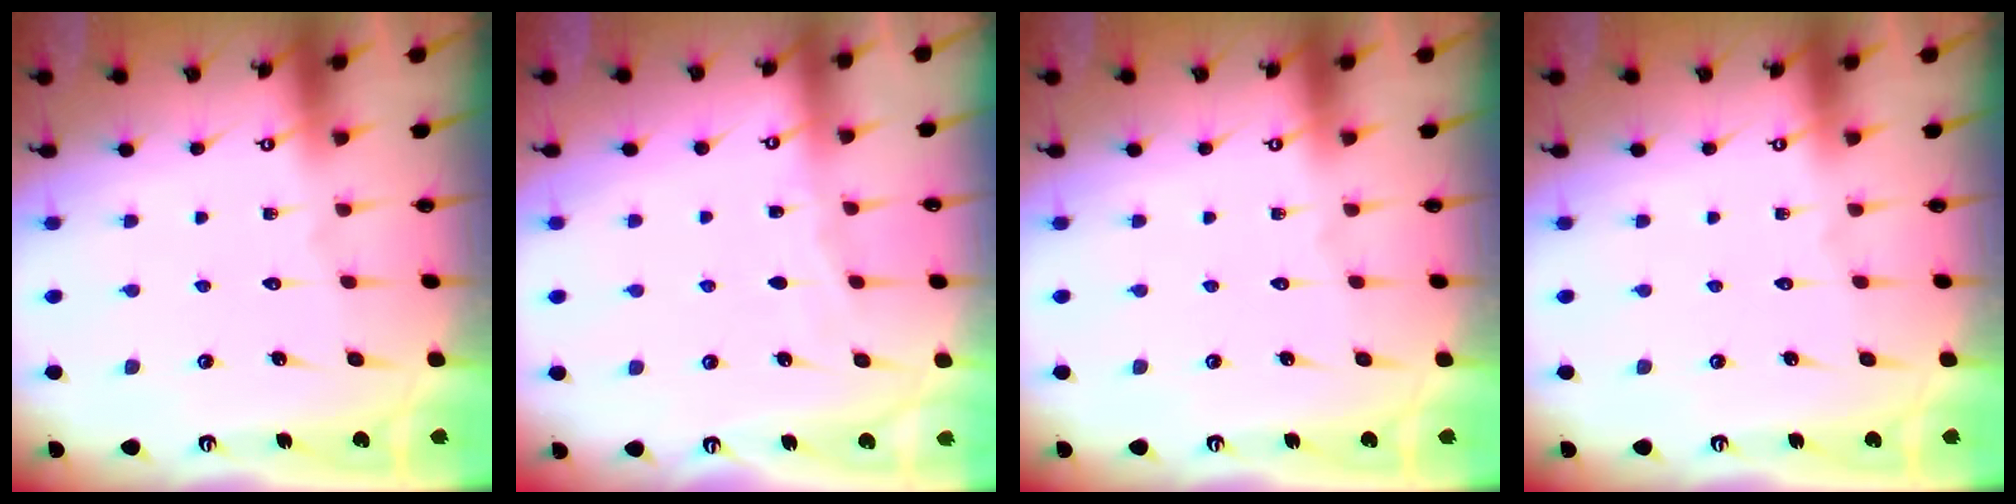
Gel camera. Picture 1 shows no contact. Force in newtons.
{"total": 3.2, "press": 3.2, "slide": 0.4}
{"total": 0.0}
{"total": 0.0}